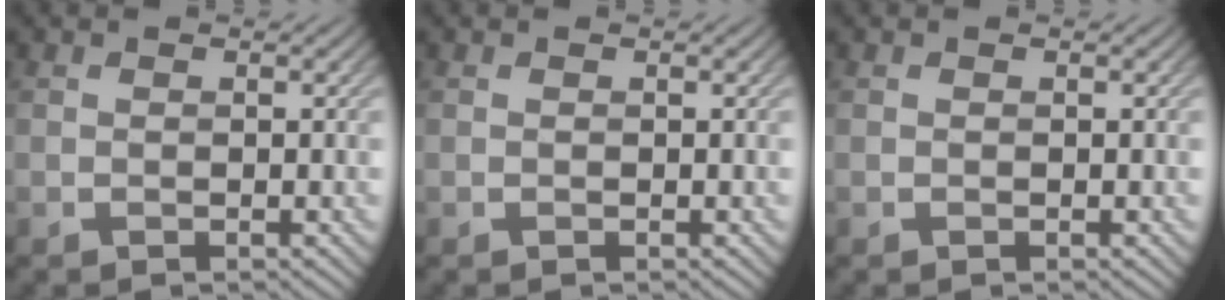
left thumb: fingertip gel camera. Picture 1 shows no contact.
{"total": 0.0}
{"total": 0.0}